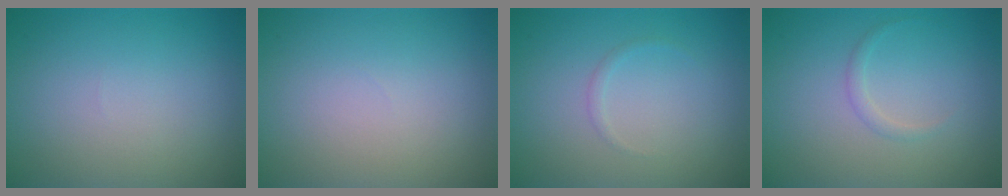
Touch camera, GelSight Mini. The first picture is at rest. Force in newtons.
{"total": 0.0}
{"total": 0.6, "press": 0.6, "slide": 0.0}
{"total": 0.8, "press": 0.8, "slide": 0.1}